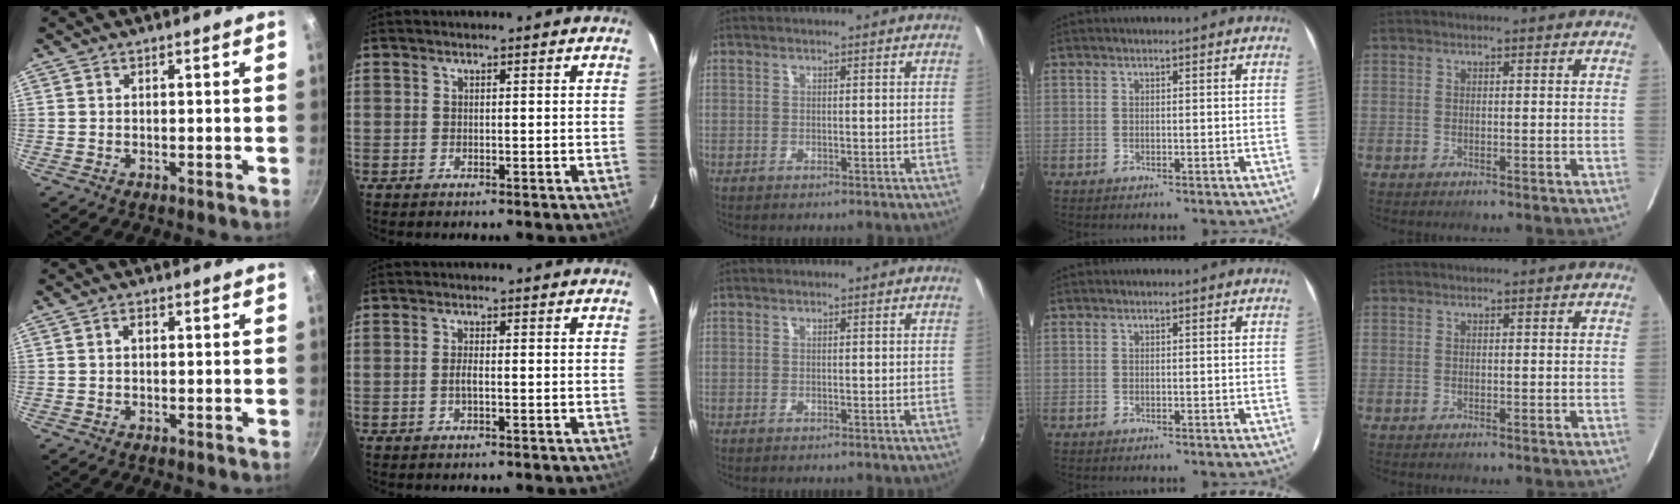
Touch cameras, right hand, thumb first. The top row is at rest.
{"thumb": {"total": 1.4, "force": [0.2, 1.0, 1.0], "torque": [-0.017, 0.005, 0.003]}, "index": {"total": 1.4, "force": [-0.4, 0.3, 1.3], "torque": [-0.026, -0.001, -0.009]}}